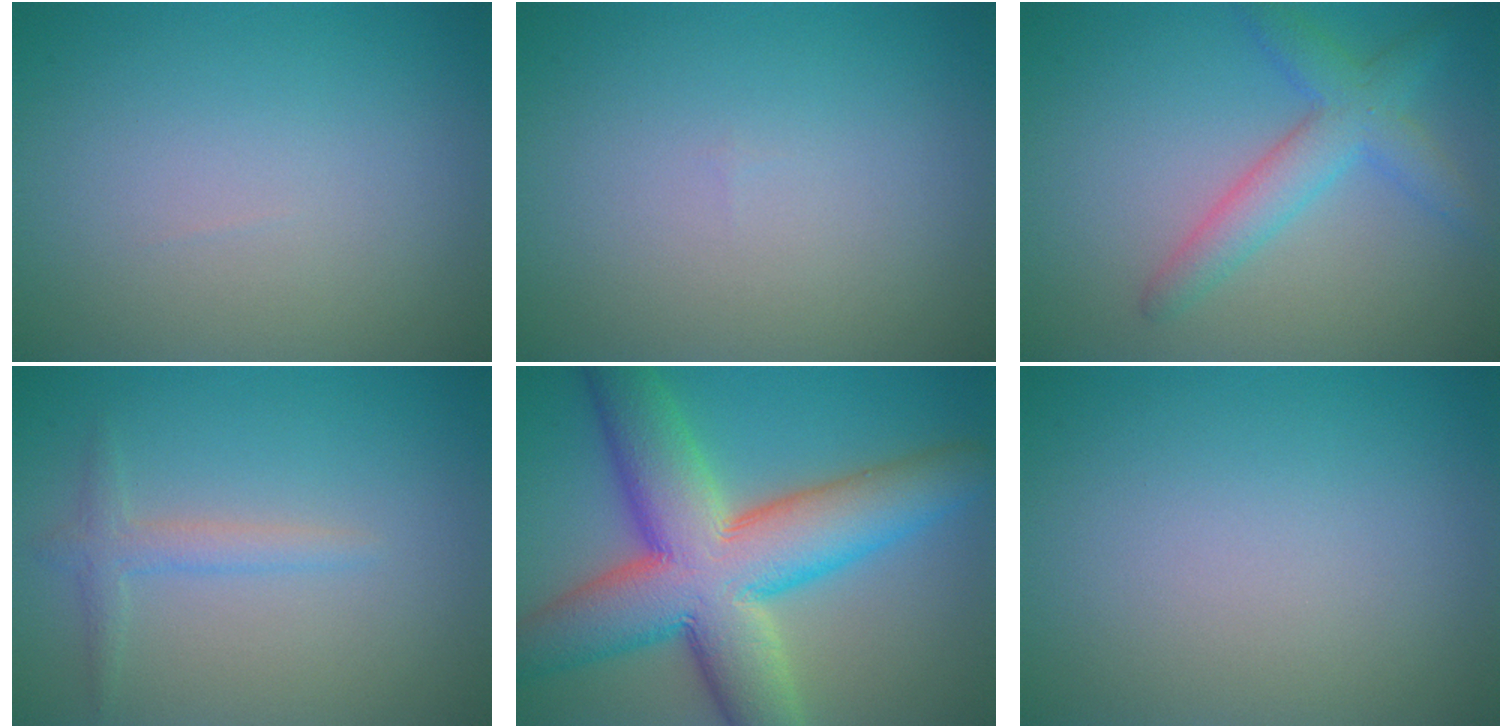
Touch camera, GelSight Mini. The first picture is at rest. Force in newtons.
{"total": 0.0}
{"total": 3.8, "press": 3.8, "slide": 0.1}
{"total": 1.8, "press": 1.8, "slide": 0.1}
{"total": 13.0, "press": 13.0, "slide": 0.5}
{"total": 0.0}